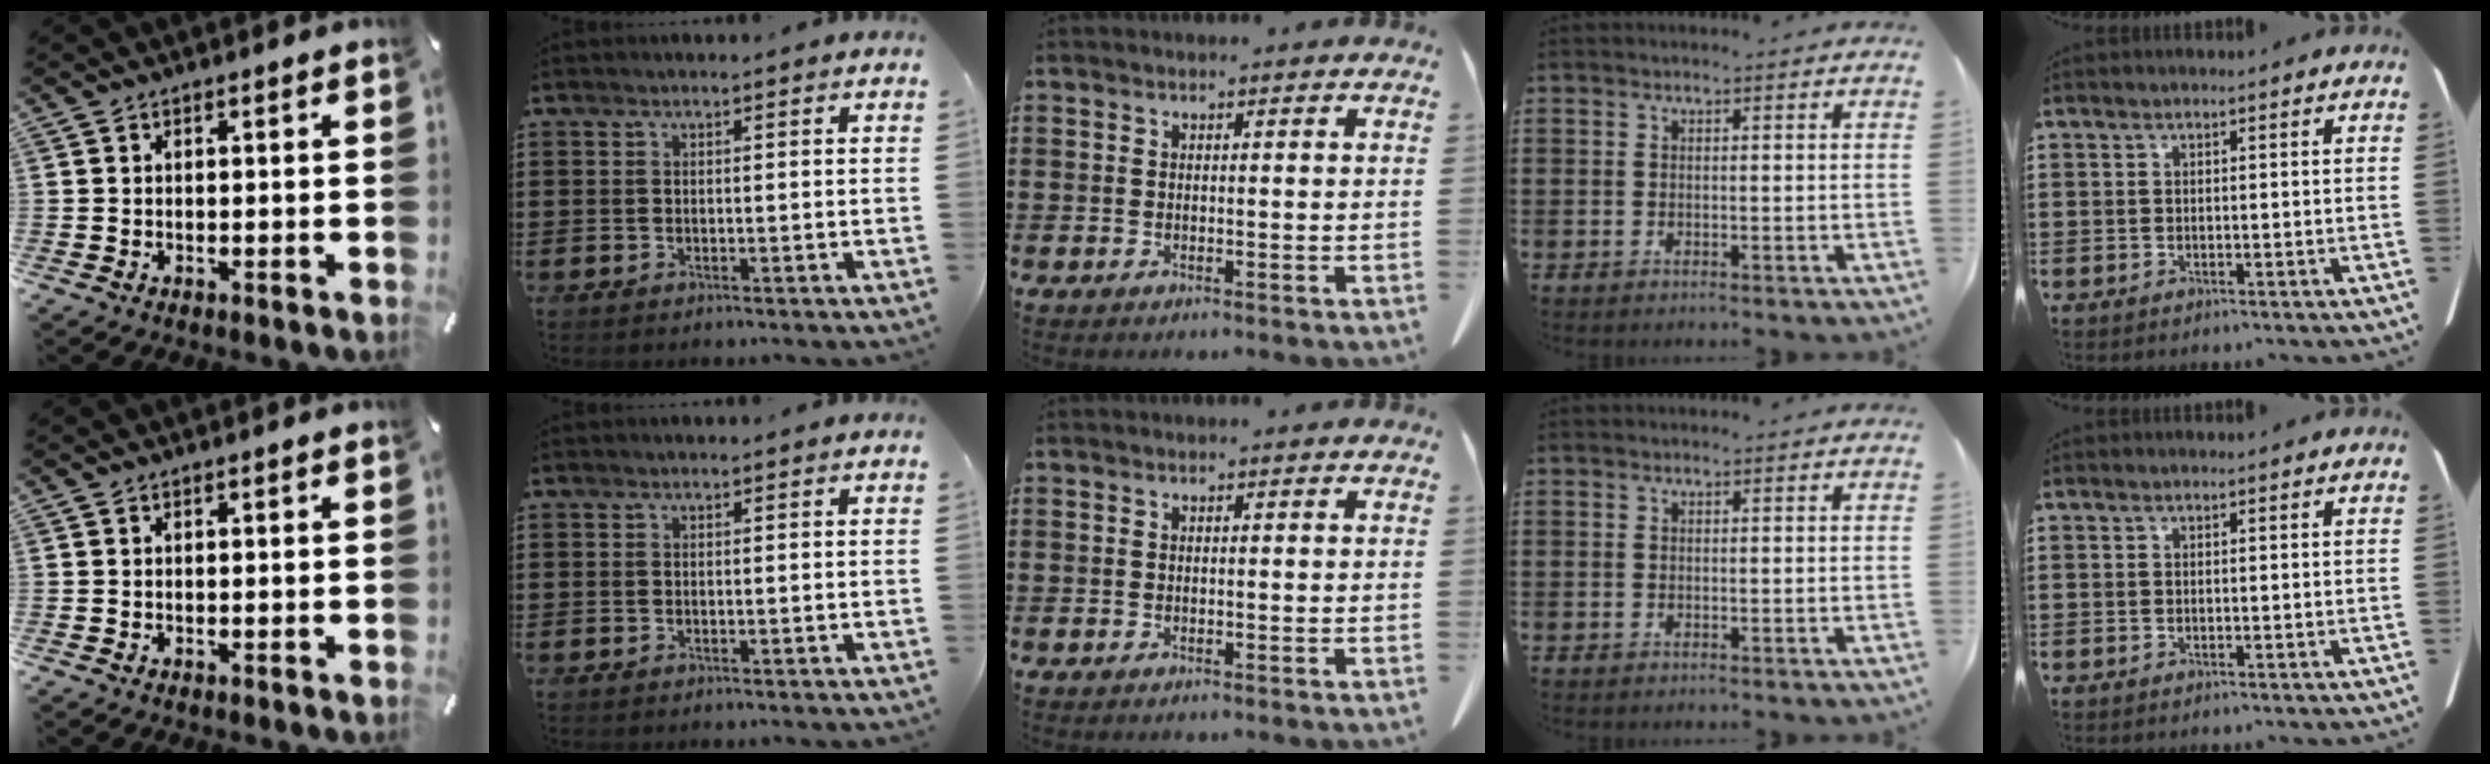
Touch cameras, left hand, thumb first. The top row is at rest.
{}